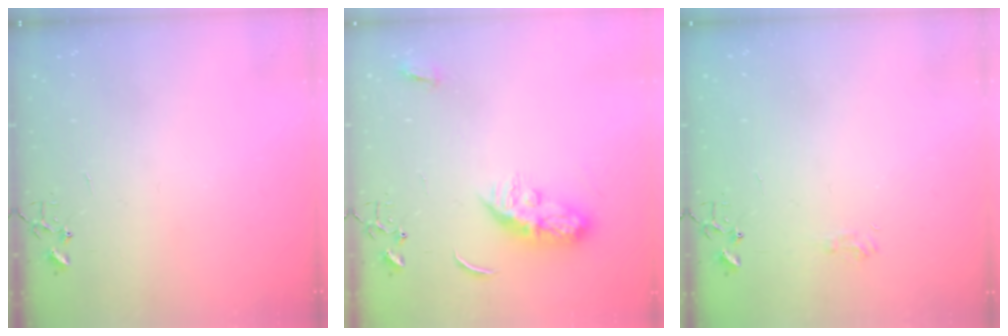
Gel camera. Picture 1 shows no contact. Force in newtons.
{"total": 9.3, "press": 9.3, "slide": 0.1}
{"total": 6.1, "press": 6.1, "slide": 0.8}